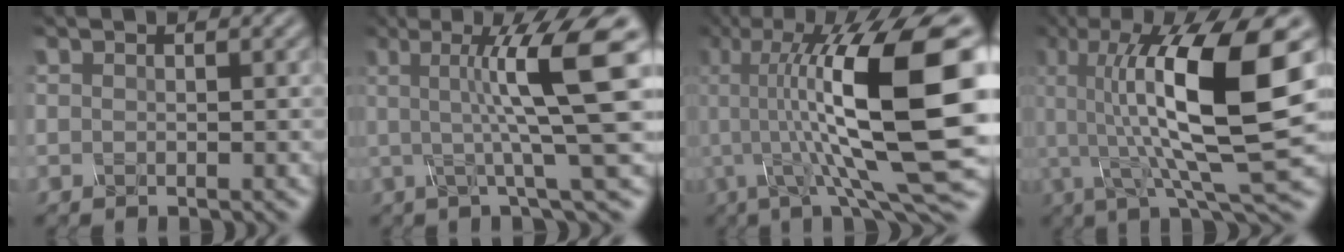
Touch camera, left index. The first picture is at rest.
{"total": 9.7, "force": [1.2, 1.5, 9.5], "torque": [-0.127, 0.005, 0.019]}
{"total": 15.4, "force": [1.3, 3.6, 14.9], "torque": [-0.251, 0.011, 0.020]}
{"total": 12.8, "force": [1.9, 2.9, 12.3], "torque": [-0.212, 0.004, 0.038]}